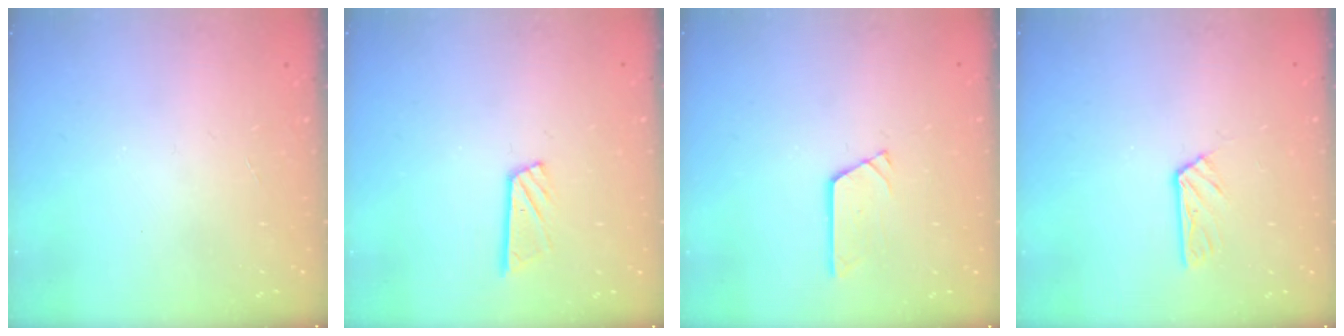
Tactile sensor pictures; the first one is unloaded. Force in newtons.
{"total": 7.3, "press": 7.3, "slide": 0.4}
{"total": 2.8, "press": 2.8, "slide": 0.2}
{"total": 4.0, "press": 4.0, "slide": 0.2}